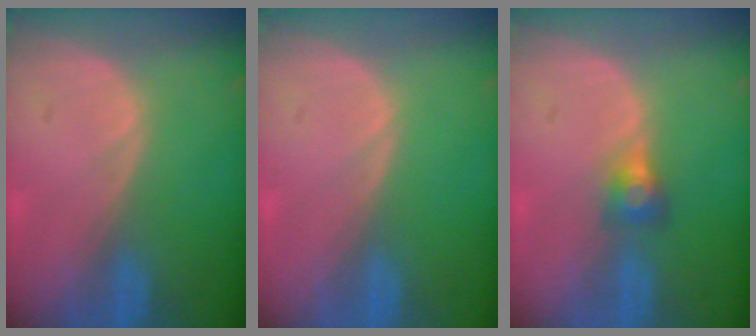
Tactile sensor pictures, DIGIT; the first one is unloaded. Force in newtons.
{"total": 0.0}
{"total": 2.8, "press": 2.6, "slide": 1.0}